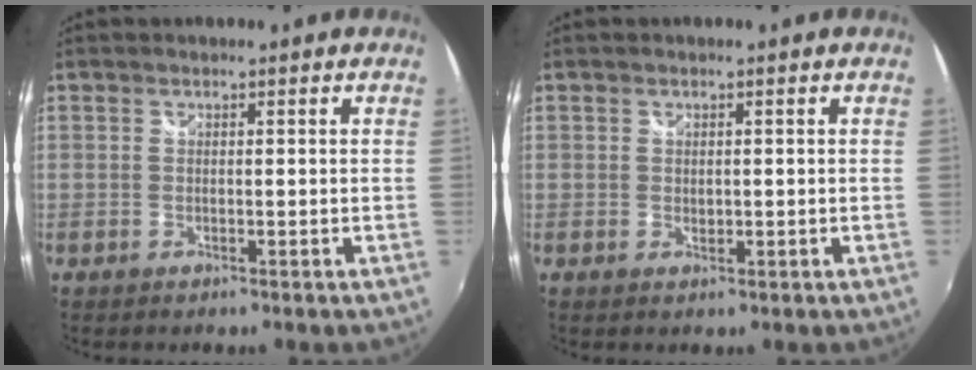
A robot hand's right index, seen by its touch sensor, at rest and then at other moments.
{"total": 0.9, "force": [0.1, 0.7, 0.5], "torque": [-0.008, -0.002, 0.001]}